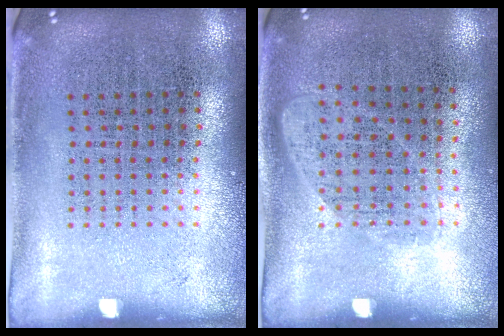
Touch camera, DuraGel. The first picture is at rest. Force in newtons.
{"total": 1.2, "press": 1.0, "slide": 0.6}